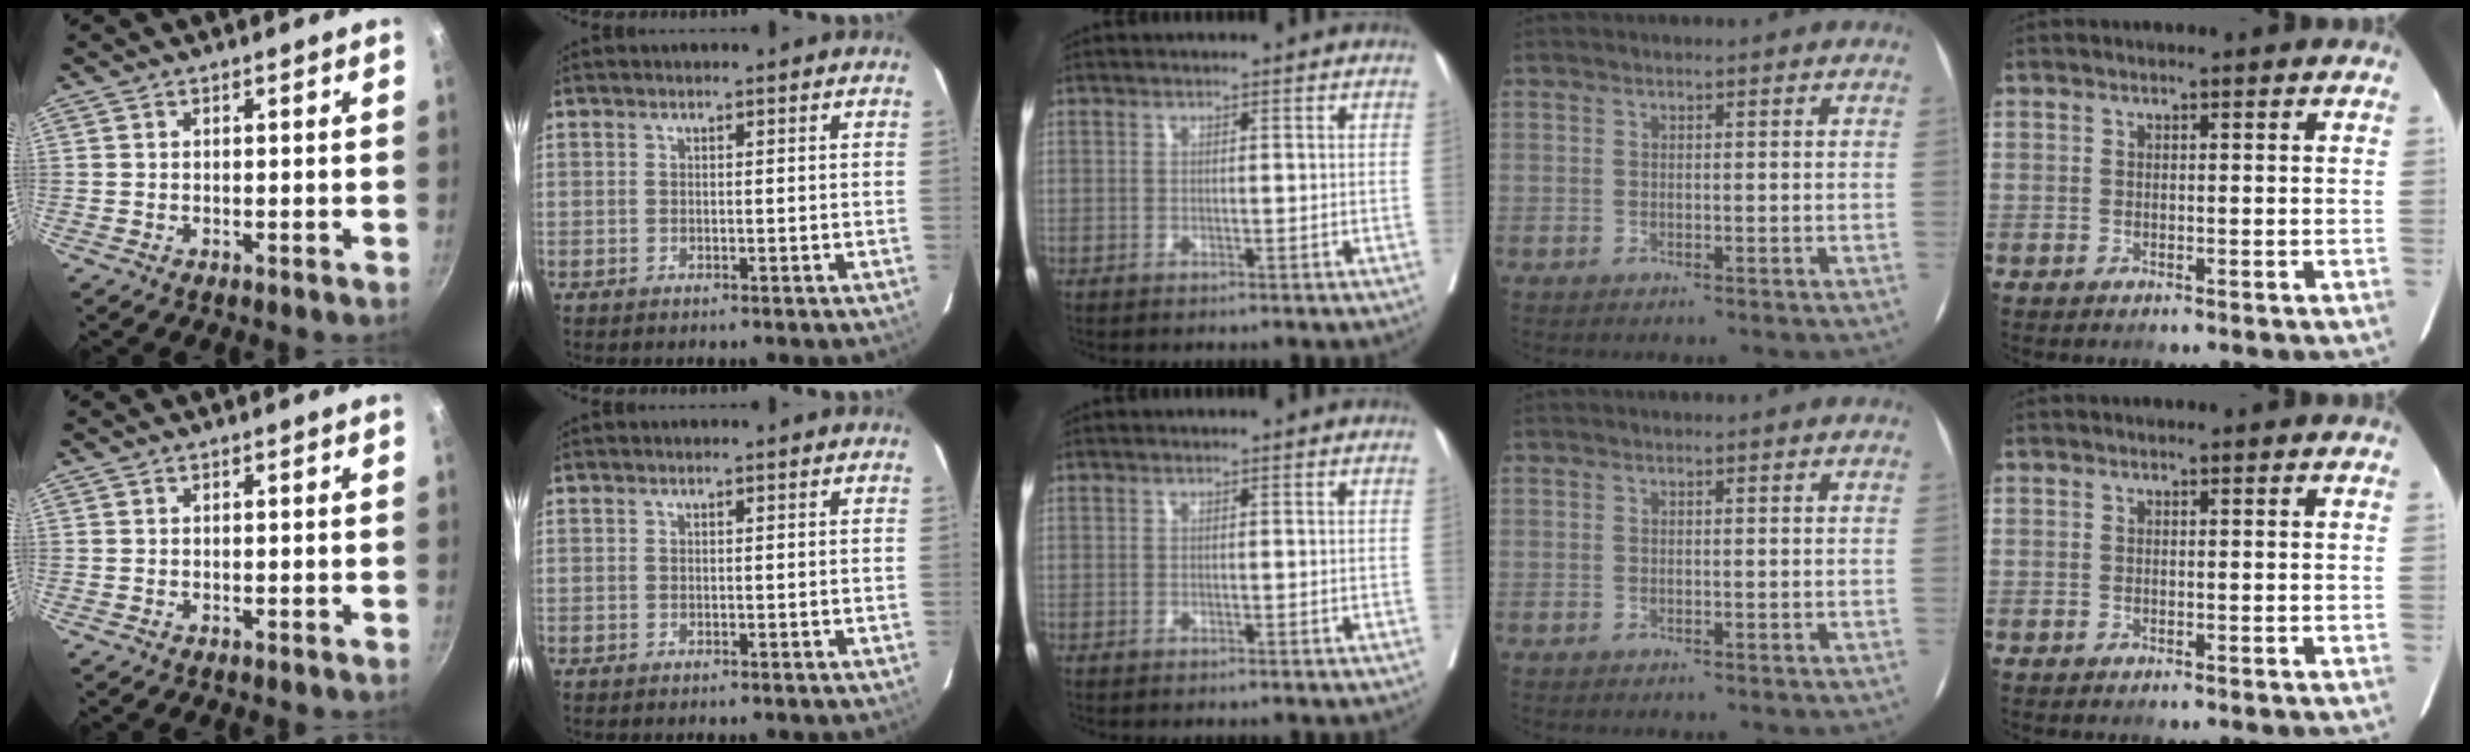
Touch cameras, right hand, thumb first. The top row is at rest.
{}